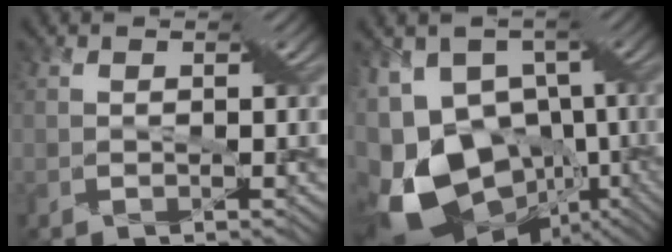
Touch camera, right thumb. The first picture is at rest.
{"total": 17.7, "force": [-5.4, 11.6, 12.2], "torque": [-0.268, -0.010, -0.047]}